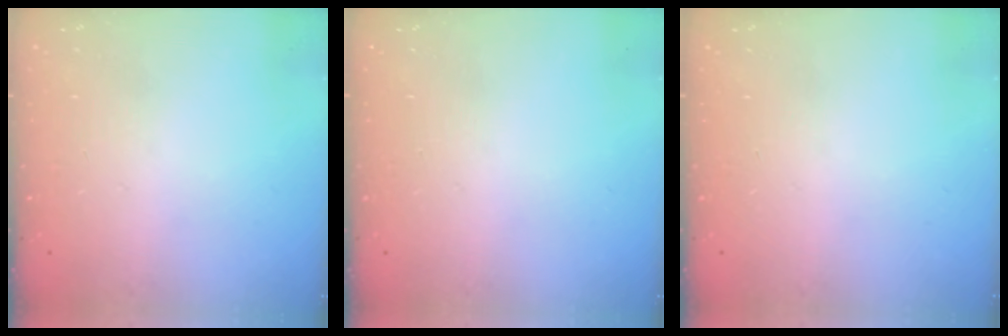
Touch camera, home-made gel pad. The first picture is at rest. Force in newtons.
{"total": 0.0}
{"total": 0.0}